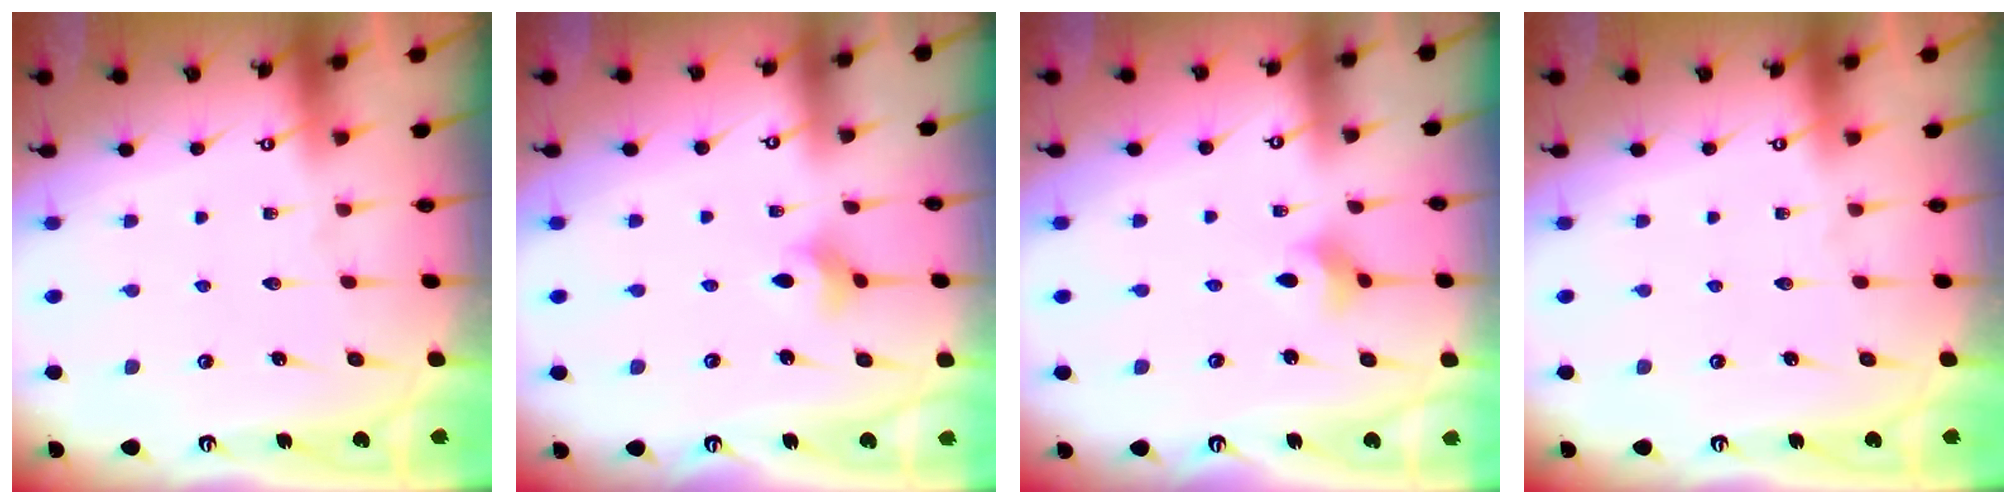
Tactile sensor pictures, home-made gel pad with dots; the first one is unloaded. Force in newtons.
{"total": 3.0, "press": 3.0, "slide": 0.6}
{"total": 2.6, "press": 2.6, "slide": 0.4}
{"total": 0.0}